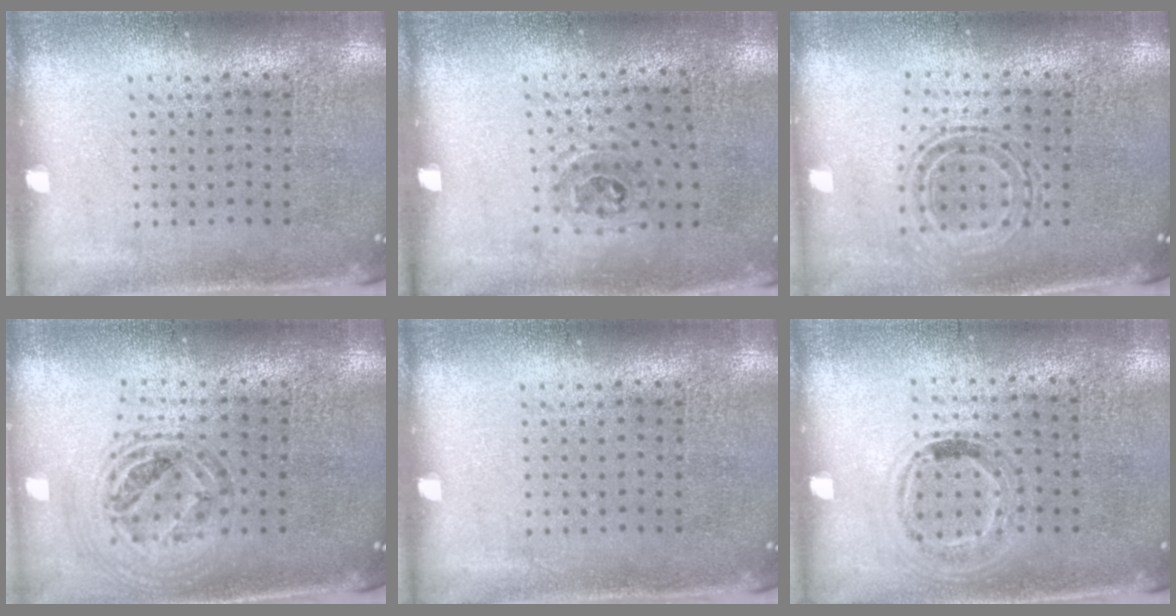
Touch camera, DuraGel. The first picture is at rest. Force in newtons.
{"total": 1.1, "press": 0.7, "slide": 0.8}
{"total": 0.6, "press": 0.5, "slide": 0.3}
{"total": 1.0, "press": 1.0, "slide": 0.3}
{"total": 0.0}
{"total": 1.1, "press": 0.9, "slide": 0.6}